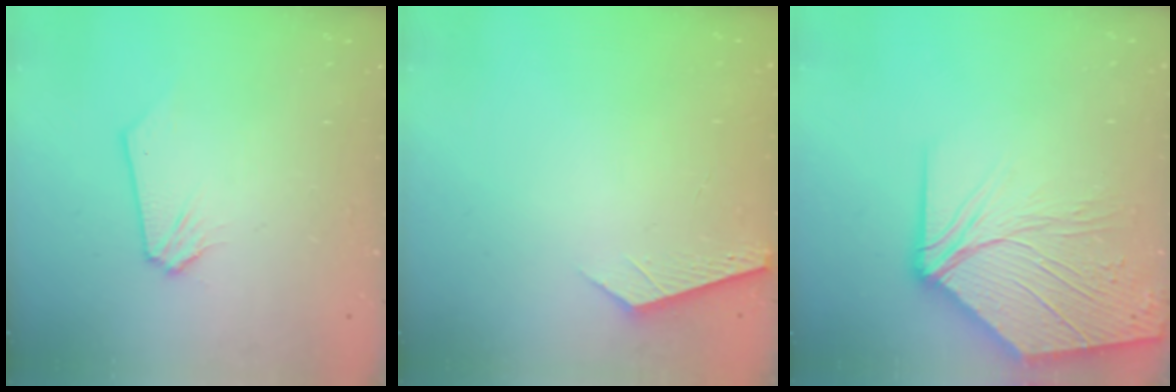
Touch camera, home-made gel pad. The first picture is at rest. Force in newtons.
{"total": 2.7, "press": 2.7, "slide": 0.3}
{"total": 15.4, "press": 15.2, "slide": 2.5}